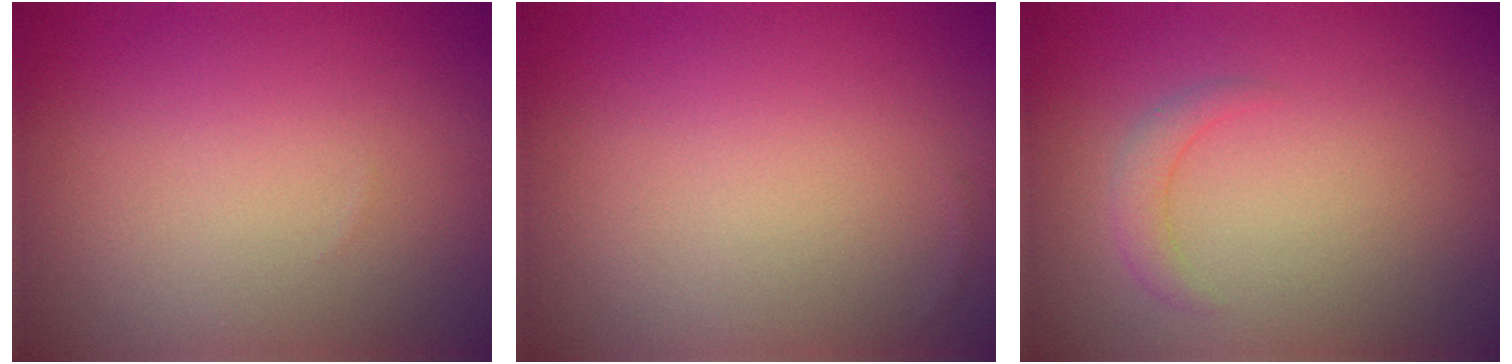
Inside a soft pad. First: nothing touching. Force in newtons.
{"total": 0.0}
{"total": 1.5, "press": 1.5, "slide": 0.1}